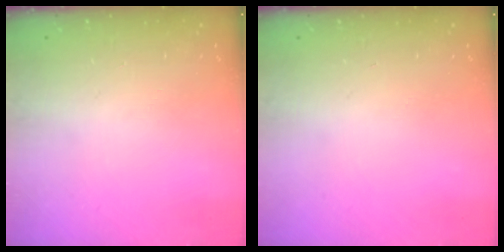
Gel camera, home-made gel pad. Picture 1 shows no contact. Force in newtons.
{"total": 0.0}